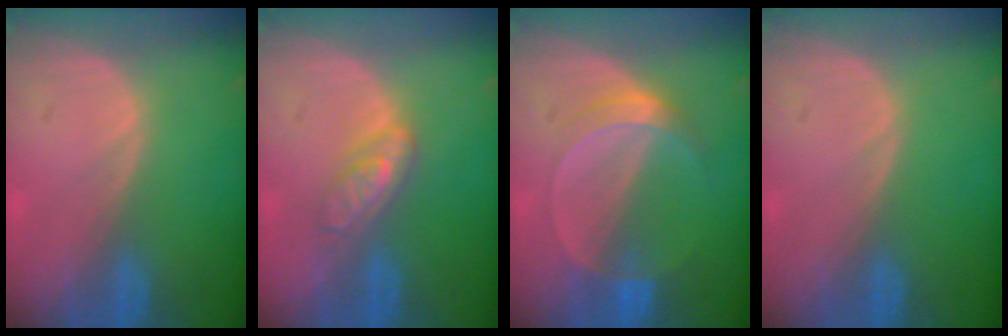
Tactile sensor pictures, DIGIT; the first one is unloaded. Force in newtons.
{"total": 4.5, "press": 4.0, "slide": 2.0}
{"total": 5.0, "press": 4.5, "slide": 2.1}
{"total": 0.0}